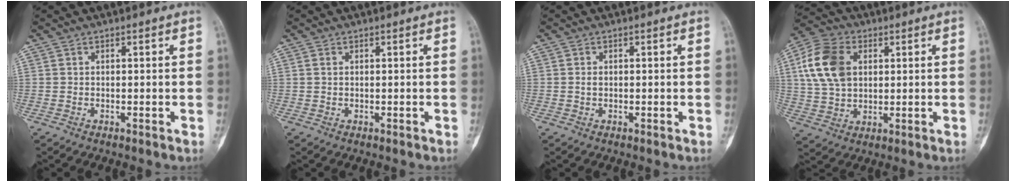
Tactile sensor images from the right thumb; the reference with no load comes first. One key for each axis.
{"total": 0.6, "fx": 0.1, "fy": 0.4, "fz": 0.4, "tx": -0.010, "ty": 0.000, "tz": 0.003}
{"total": 0.8, "fx": 0.0, "fy": 0.6, "fz": 0.6, "tx": -0.010, "ty": 0.002, "tz": -0.001}
{"total": 13.1, "fx": 3.1, "fy": 9.1, "fz": 8.9, "tx": -0.166, "ty": 0.007, "tz": 0.055}